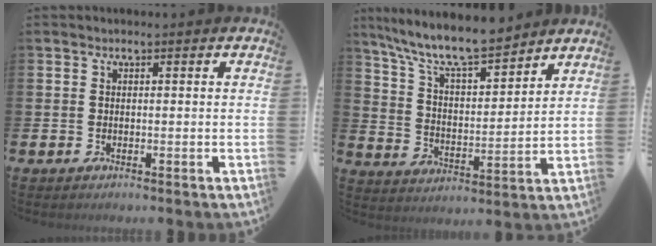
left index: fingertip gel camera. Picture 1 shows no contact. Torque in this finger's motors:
{"motor_torque": [0.51, -0.72, 0.65, 0.21]}